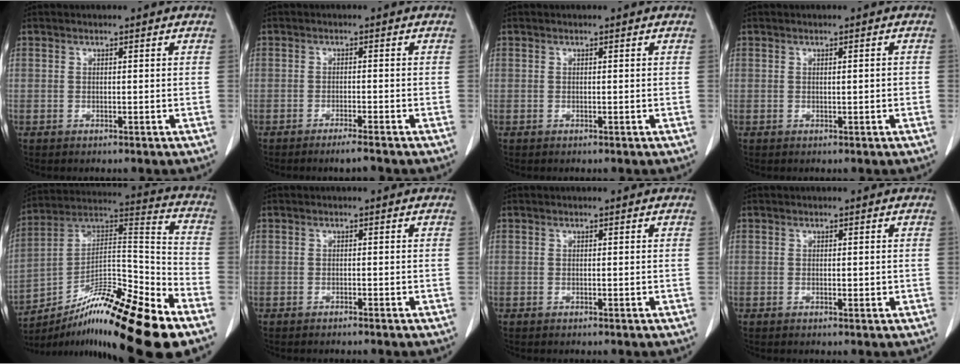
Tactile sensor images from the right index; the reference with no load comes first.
{"total": 2.7, "force": [-2.2, -0.4, 1.5], "torque": [-0.025, -0.003, -0.037]}
{"total": 0.0}
{"total": 0.9, "force": [-0.1, 0.1, 0.9], "torque": [-0.013, 0.000, 0.001]}
{"total": 21.9, "force": [-14.4, 1.5, 16.4], "torque": [-0.245, 0.007, -0.240]}
{"total": 0.7, "force": [-0.6, -0.1, 0.3], "torque": [-0.008, 0.000, -0.010]}
{"total": 0.0}
{"total": 0.7, "force": [-0.1, 0.3, 0.7], "torque": [-0.011, -0.001, -0.002]}